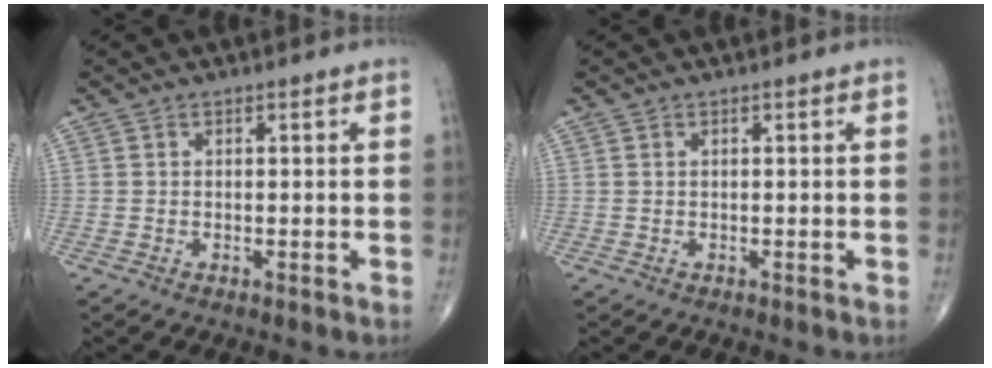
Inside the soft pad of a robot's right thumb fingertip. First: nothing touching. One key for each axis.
{"total": 0.0}